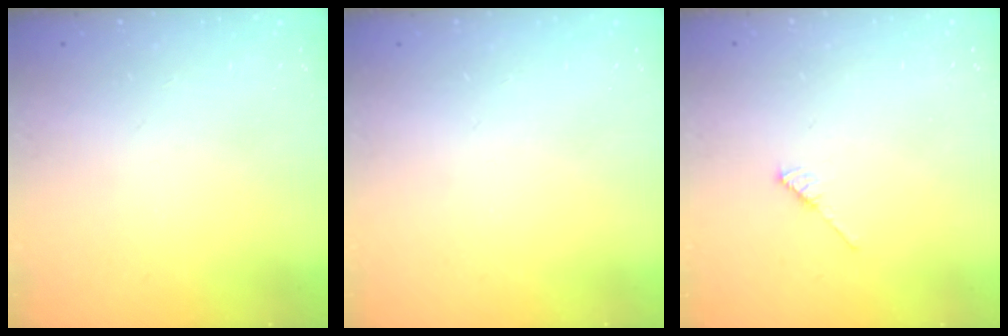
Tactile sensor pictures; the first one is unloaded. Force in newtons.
{"total": 0.0}
{"total": 3.7, "press": 3.7, "slide": 0.3}